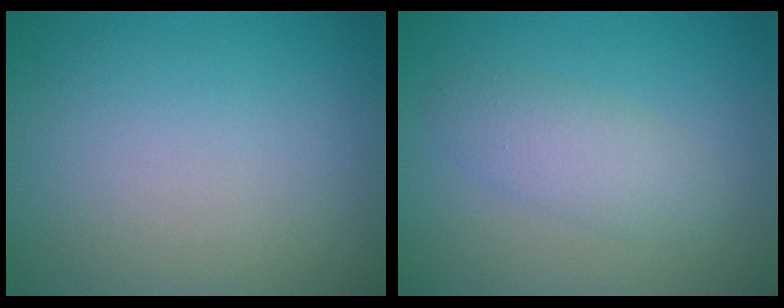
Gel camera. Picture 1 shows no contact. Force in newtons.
{"total": 2.6, "press": 2.6, "slide": 0.0}